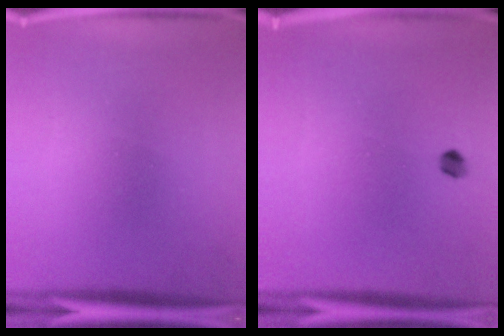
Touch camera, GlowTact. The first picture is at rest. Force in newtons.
{"total": 1.7}